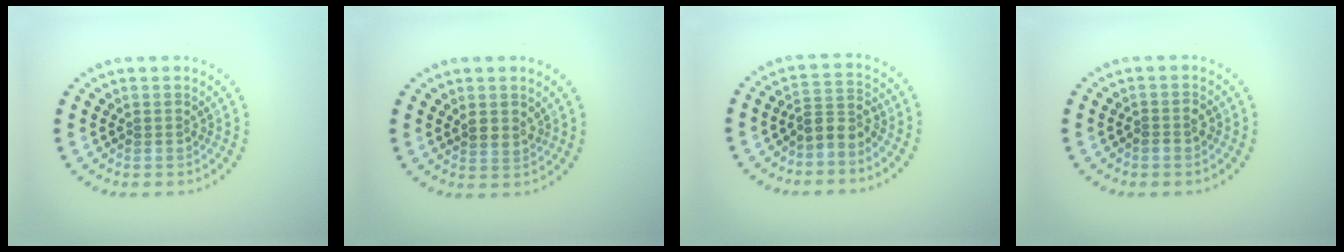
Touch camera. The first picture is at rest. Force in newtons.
{"total": 1.2, "press": 0.9, "slide": 0.7}
{"total": 2.5, "press": 2.0, "slide": 1.5}
{"total": 1.2, "press": 1.1, "slide": 0.5}